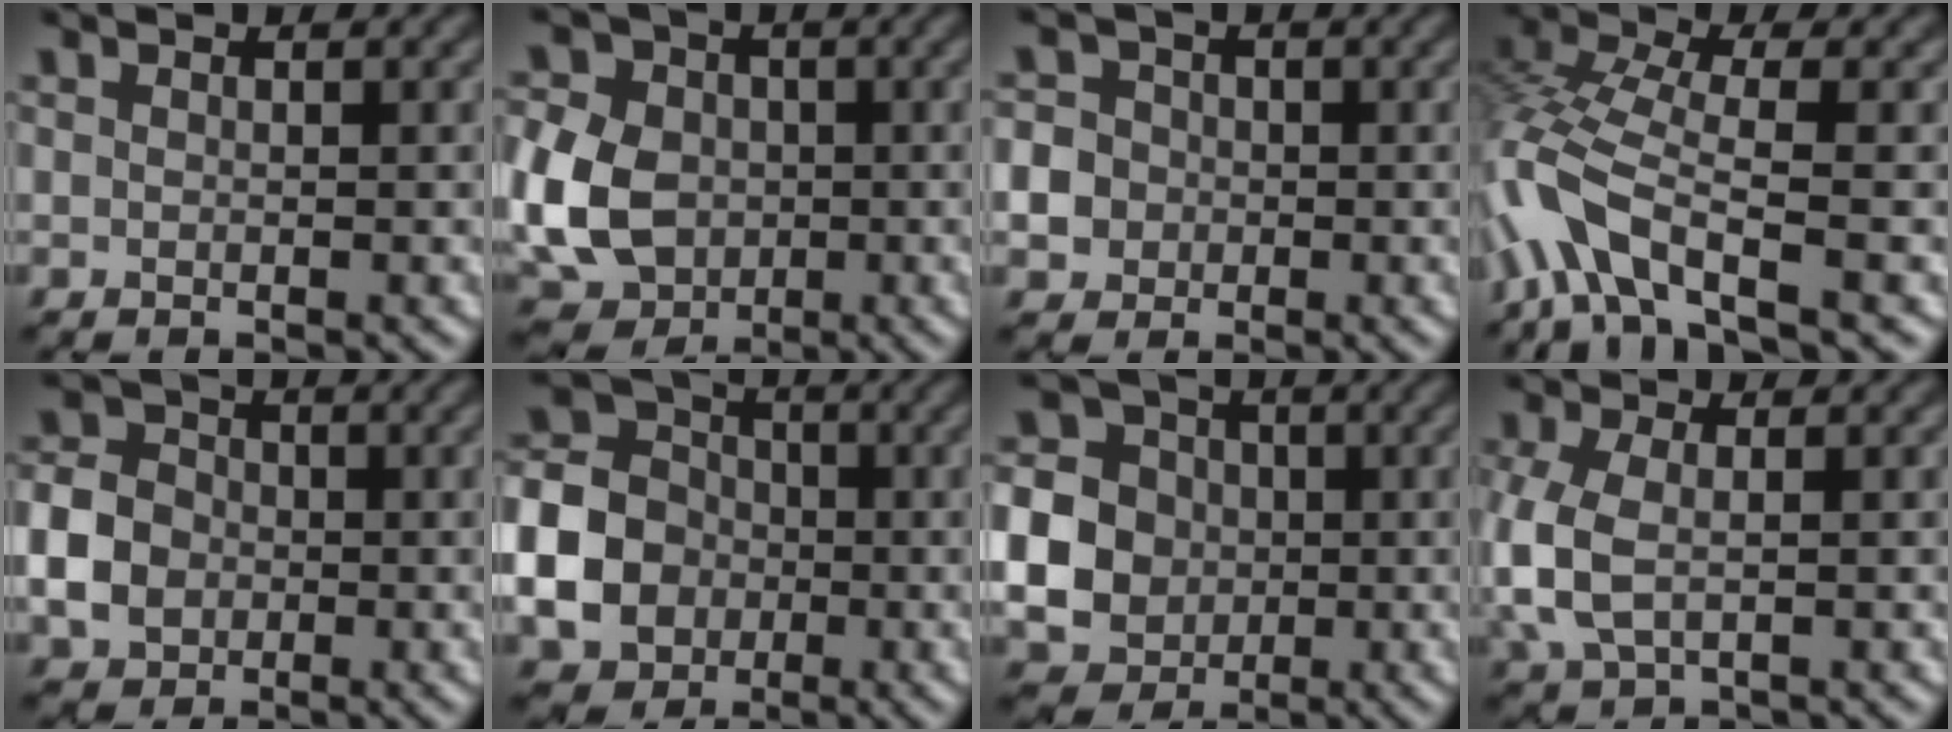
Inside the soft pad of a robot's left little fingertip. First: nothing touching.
{"total": 10.0, "force": [-1.5, 8.0, 5.8], "torque": [-0.132, -0.007, -0.041]}
{"total": 7.1, "force": [-1.4, 6.6, 2.1], "torque": [-0.041, 0.014, -0.050]}
{"total": 6.9, "force": [-3.6, 2.4, 5.4], "torque": [-0.121, 0.006, -0.092]}
{"total": 4.8, "force": [-1.5, 4.1, 2.1], "torque": [-0.043, 0.001, -0.038]}
{"total": 8.6, "force": [-2.5, 7.4, 3.7], "torque": [-0.097, -0.006, -0.063]}
{"total": 12.5, "force": [-1.2, 11.7, 4.1], "torque": [-0.116, -0.003, -0.044]}
{"total": 4.3, "force": [-0.8, 2.4, 3.5], "torque": [-0.099, -0.007, -0.016]}